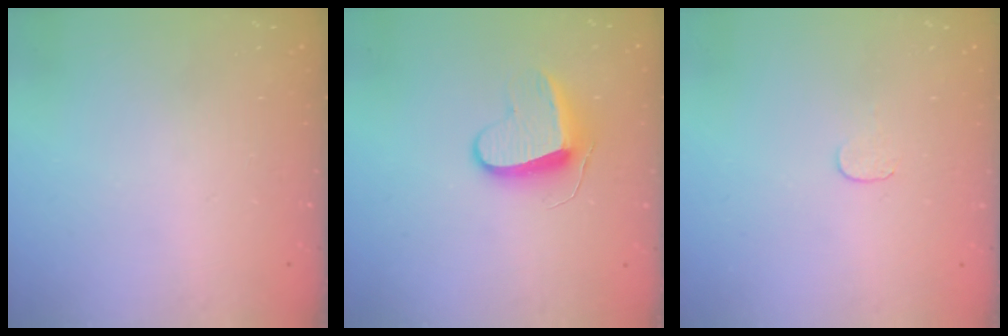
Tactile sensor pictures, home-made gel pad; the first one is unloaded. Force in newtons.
{"total": 9.1, "press": 9.0, "slide": 0.6}
{"total": 3.7, "press": 3.7, "slide": 0.4}